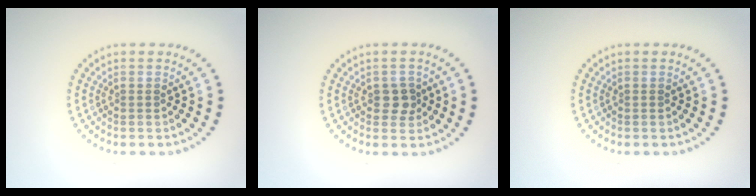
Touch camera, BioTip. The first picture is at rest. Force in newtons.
{"total": 1.8, "press": 1.7, "slide": 0.4}
{"total": 0.0}